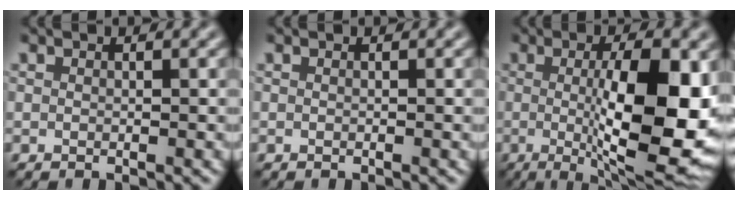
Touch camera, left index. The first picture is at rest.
{"total": 0.0}
{"total": 12.9, "force": [-0.5, 3.7, 12.3], "torque": [-0.177, -0.013, -0.005]}